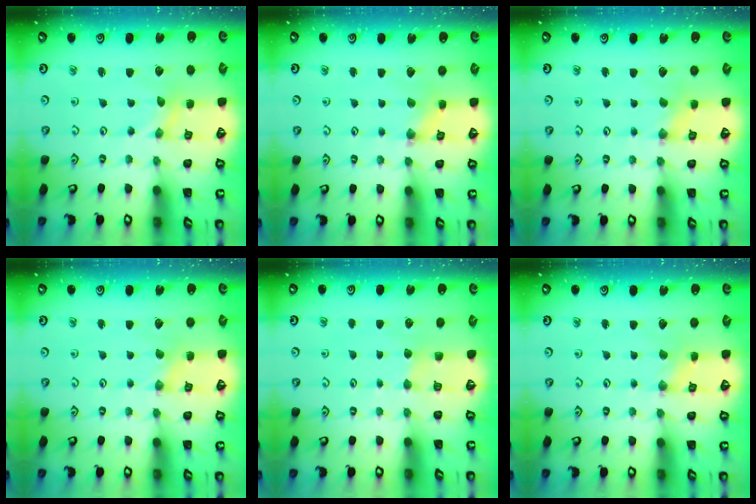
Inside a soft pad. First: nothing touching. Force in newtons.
{"total": 1.3, "press": 1.3, "slide": 0.3}
{"total": 0.0}
{"total": 0.0}
{"total": 2.5, "press": 2.5, "slide": 0.3}
{"total": 0.8, "press": 0.8, "slide": 0.1}